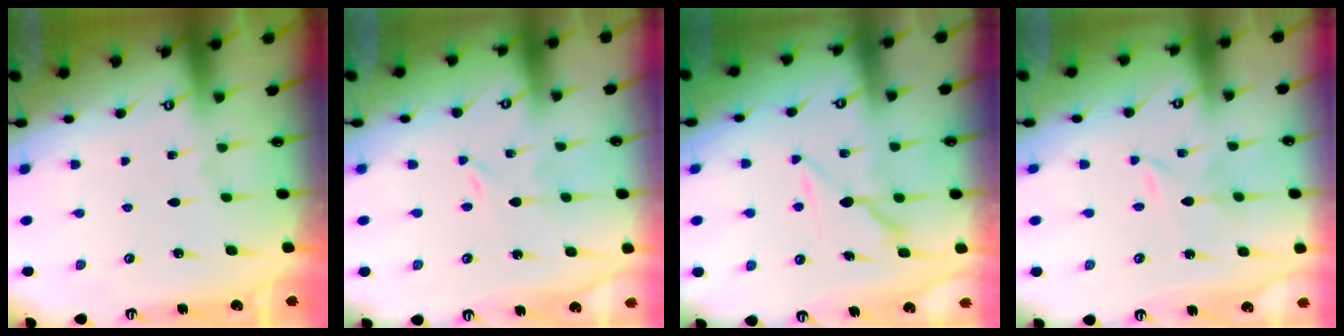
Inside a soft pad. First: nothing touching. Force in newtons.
{"total": 0.0}
{"total": 6.9, "press": 6.9, "slide": 0.3}
{"total": 1.3, "press": 1.3, "slide": 0.1}